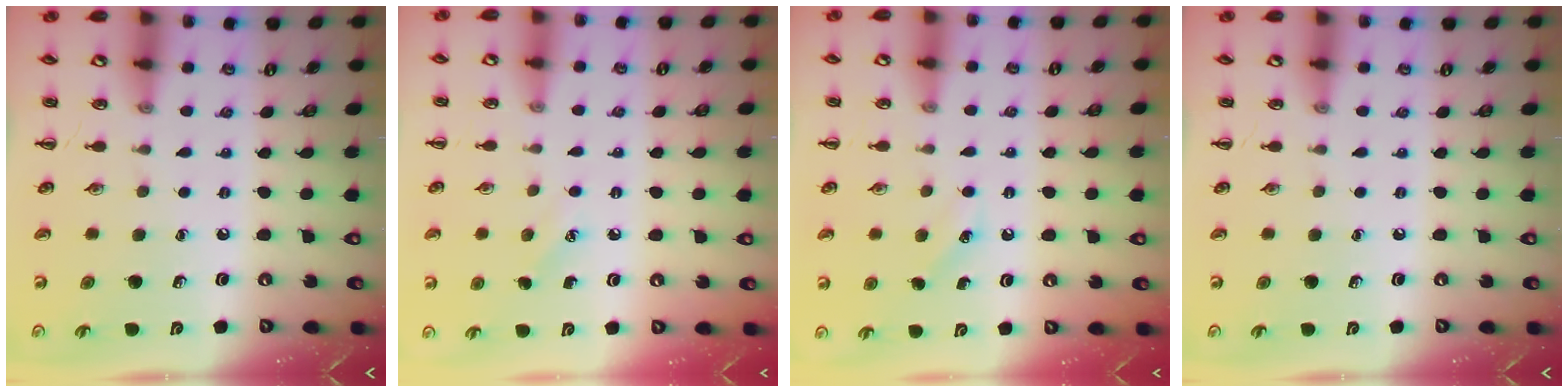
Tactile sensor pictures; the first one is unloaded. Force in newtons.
{"total": 5.8, "press": 5.5, "slide": 1.8}
{"total": 4.1, "press": 4.0, "slide": 1.1}
{"total": 0.0}